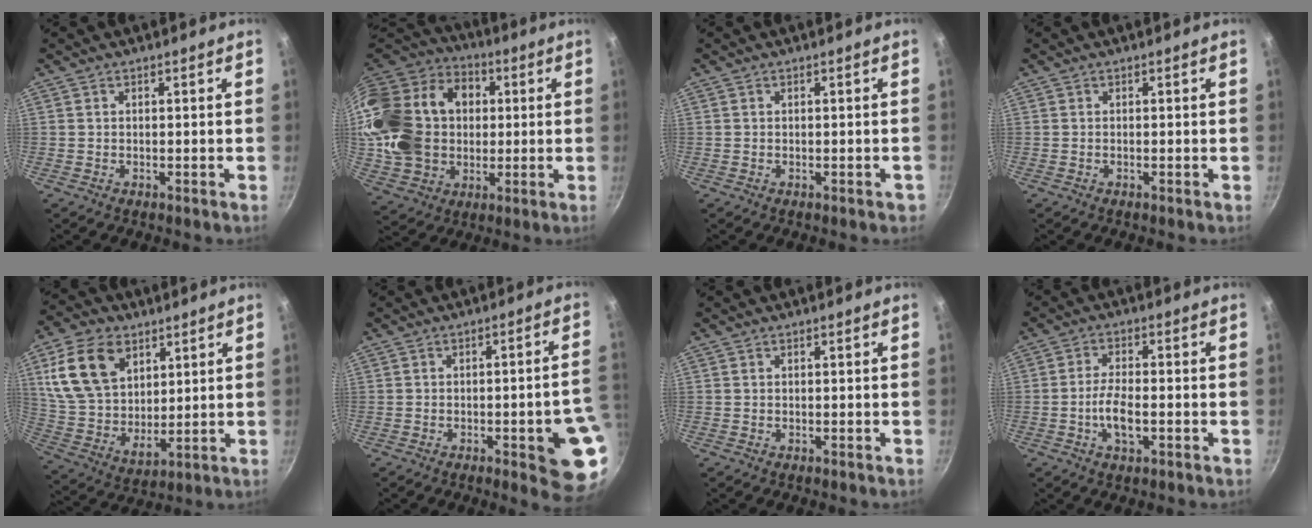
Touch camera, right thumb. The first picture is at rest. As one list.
[{"total": 27.5, "force": [2.6, 21.6, 16.9], "torque": [-0.318, 0.037, 0.057]}, {"total": 0.8, "force": [-0.3, 0.5, 0.5], "torque": [0.001, 0.006, -0.003]}, {"total": 0.0}, {"total": 17.3, "force": [7.2, 11.4, 10.9], "torque": [-0.181, -0.020, 0.147]}, {"total": 12.1, "force": [-3.5, 2.9, 11.2], "torque": [-0.099, 0.025, -0.039]}, {"total": 0.0}, {"total": 5.8, "force": [-1.6, 2.3, 5.1], "torque": [-0.101, 0.015, -0.034]}]